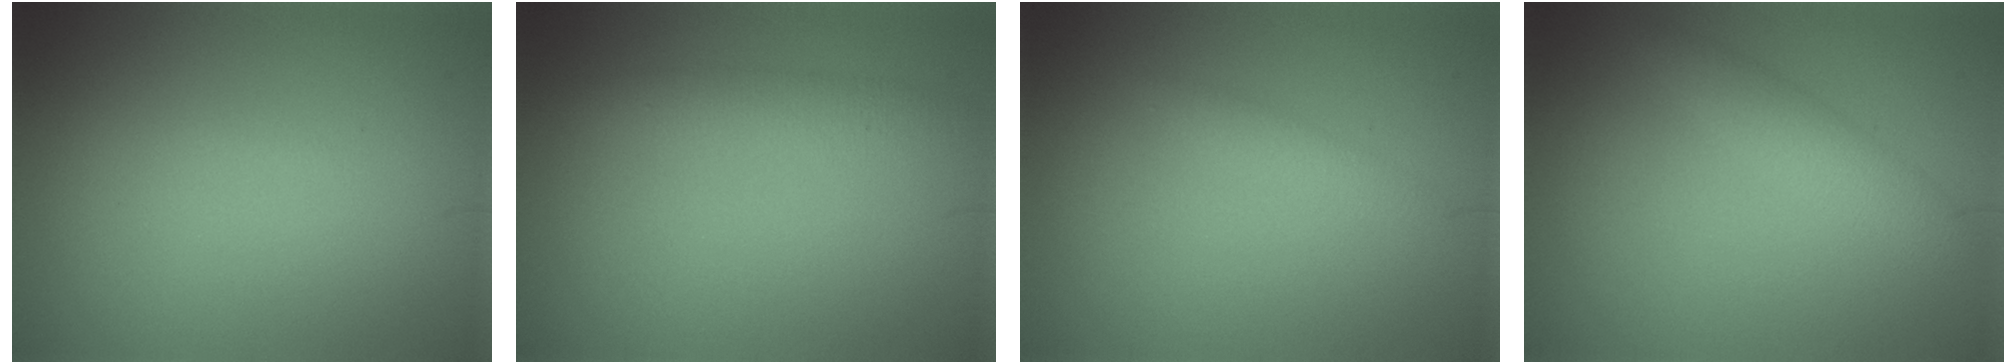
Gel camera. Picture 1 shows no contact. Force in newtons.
{"total": 2.0, "press": 2.0, "slide": 0.1}
{"total": 1.1, "press": 1.1, "slide": 0.0}
{"total": 2.2, "press": 2.2, "slide": 0.1}